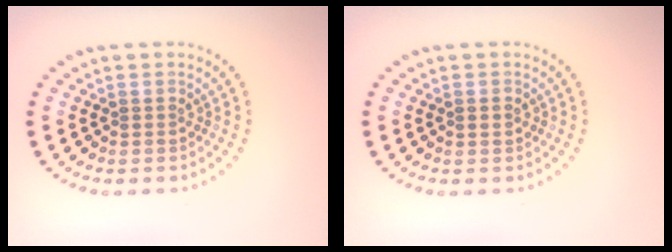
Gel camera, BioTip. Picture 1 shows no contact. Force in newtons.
{"total": 1.0, "press": 1.0, "slide": 0.1}